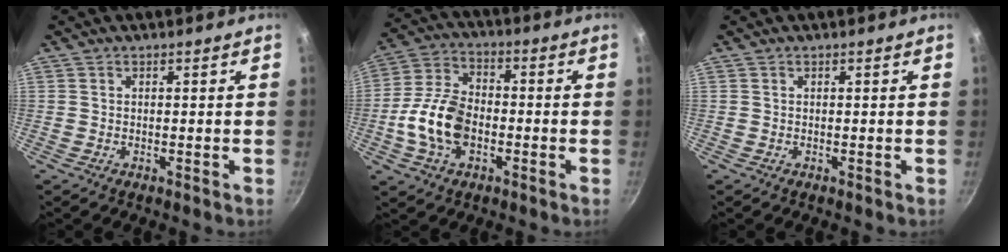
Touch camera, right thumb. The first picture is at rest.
{"total": 12.6, "force": [-2.9, 8.1, 9.2], "torque": [-0.165, 0.030, -0.064]}
{"total": 0.0}